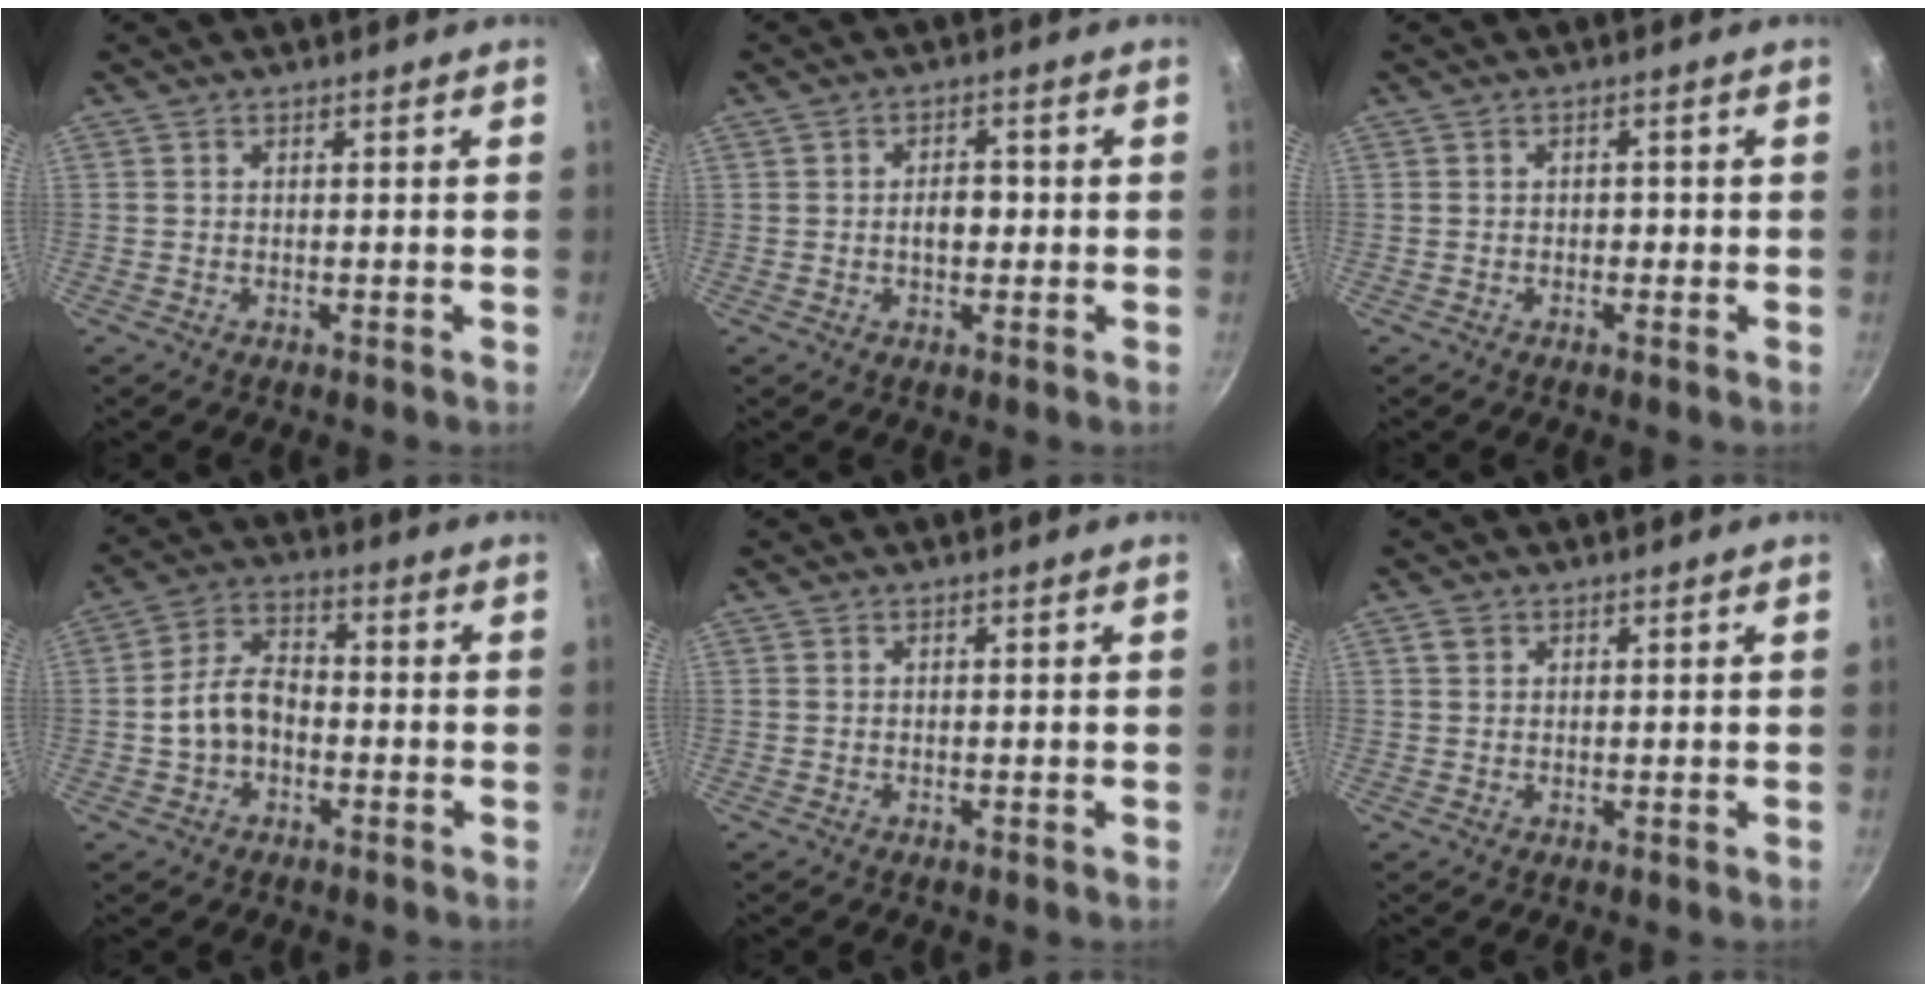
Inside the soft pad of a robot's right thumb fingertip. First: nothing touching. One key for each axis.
{"total": 3.8, "fx": -0.3, "fy": 2.4, "fz": 2.9, "tx": -0.021, "ty": 0.010, "tz": -0.006}
{"total": 1.4, "fx": -0.3, "fy": 1.1, "fz": 0.8, "tx": -0.007, "ty": 0.005, "tz": -0.005}
{"total": 8.1, "fx": -1.7, "fy": 5.6, "fz": 5.6, "tx": -0.083, "ty": 0.035, "tz": -0.039}
{"total": 0.0}
{"total": 1.6, "fx": 0.7, "fy": 1.2, "fz": 0.7, "tx": -0.009, "ty": 0.001, "tz": 0.010}